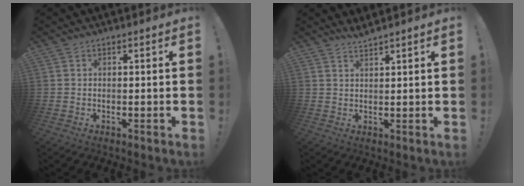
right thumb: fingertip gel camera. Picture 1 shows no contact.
{"total": 2.3, "force": [2.1, -0.5, 0.8], "torque": [-0.010, -0.016, 0.035]}